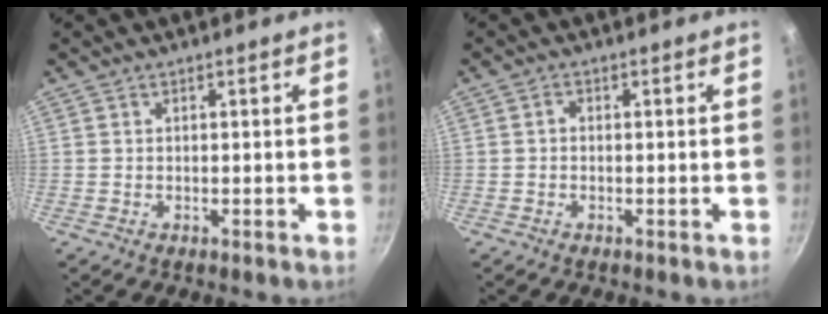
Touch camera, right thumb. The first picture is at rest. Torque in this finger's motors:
{"motor_torque": [-0.33, 0.07, -0.04, -0.15, 0.07]}